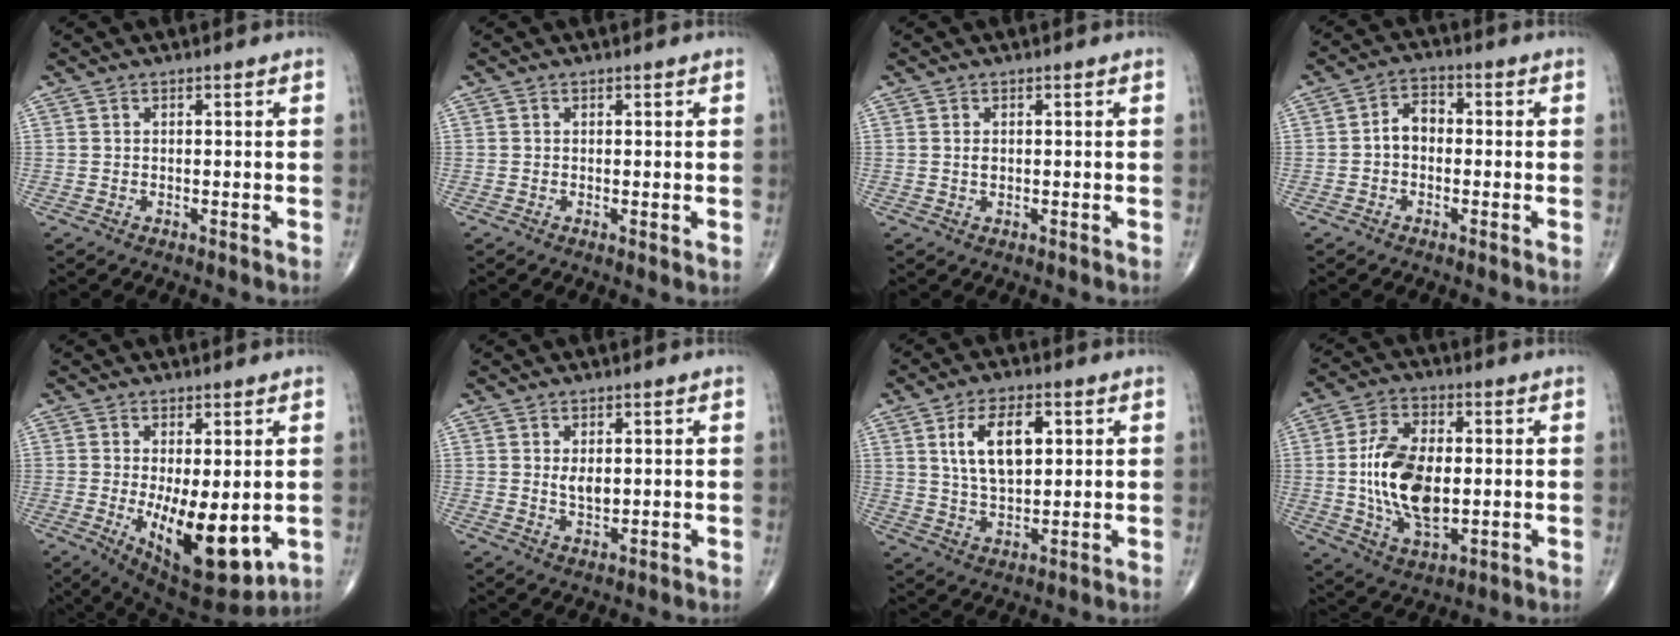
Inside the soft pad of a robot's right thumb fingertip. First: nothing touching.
{"total": 0.6, "force": [0.1, 0.2, 0.6], "torque": [-0.012, -0.004, -0.002]}
{"total": 1.1, "force": [0.2, 0.7, 0.8], "torque": [-0.013, -0.001, 0.004]}
{"total": 4.7, "force": [-0.6, 3.4, 3.2], "torque": [-0.040, 0.021, -0.022]}
{"total": 14.1, "force": [-2.2, 5.8, 12.7], "torque": [-0.187, -0.031, -0.015]}
{"total": 3.3, "force": [0.6, 1.8, 2.7], "torque": [-0.041, -0.010, 0.015]}
{"total": 10.9, "force": [3.2, 5.7, 8.7], "torque": [-0.141, -0.007, 0.061]}
{"total": 15.6, "force": [-0.2, 8.7, 13.0], "torque": [-0.233, -0.003, 0.000]}